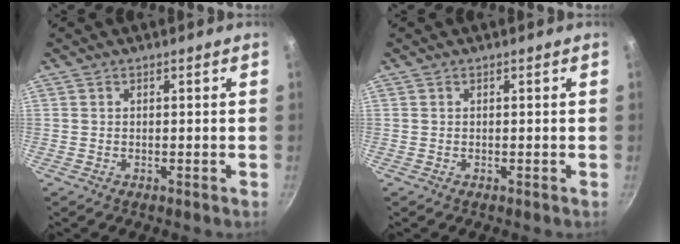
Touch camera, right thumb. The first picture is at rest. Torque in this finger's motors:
{"motor_torque": [-0.23, 0.07, 0.04, 0.00, 0.10]}